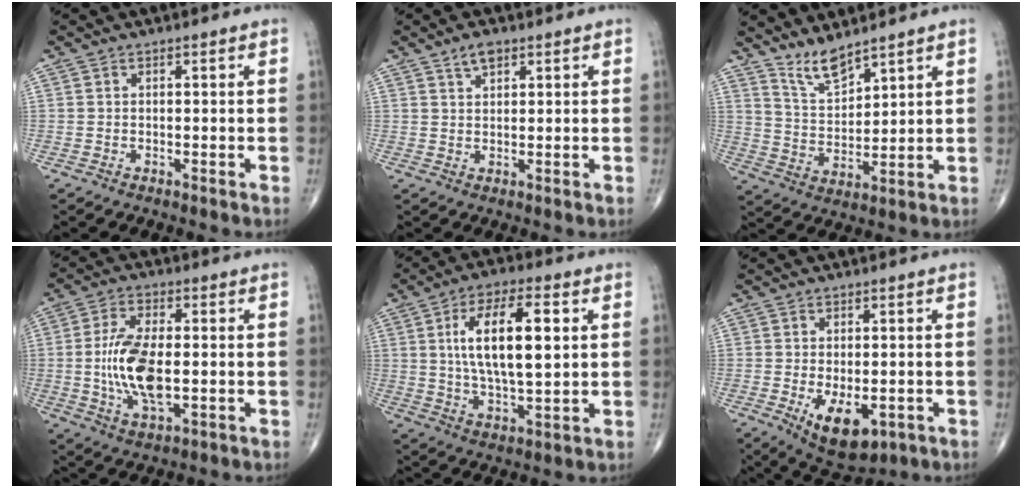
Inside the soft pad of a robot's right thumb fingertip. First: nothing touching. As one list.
[{"total": 2.9, "force": [1.8, 1.4, 1.7], "torque": [-0.026, -0.005, 0.034]}, {"total": 6.5, "force": [5.6, 1.5, 2.9], "torque": [-0.048, -0.050, 0.119]}, {"total": 12.2, "force": [-0.9, 5.6, 10.8], "torque": [-0.214, -0.002, -0.017]}, {"total": 15.3, "force": [3.1, 5.9, 13.7], "torque": [-0.231, -0.001, 0.054]}, {"total": 9.4, "force": [-2.8, 4.9, 7.4], "torque": [-0.105, -0.007, -0.029]}]